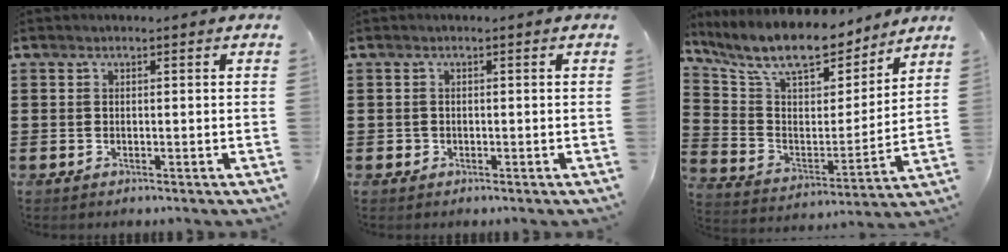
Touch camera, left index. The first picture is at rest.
{"total": 0.8, "force": [-0.3, 0.7, 0.0], "torque": [-0.004, 0.004, -0.008]}
{"total": 11.2, "force": [9.5, 2.8, 5.2], "torque": [-0.136, -0.059, 0.167]}